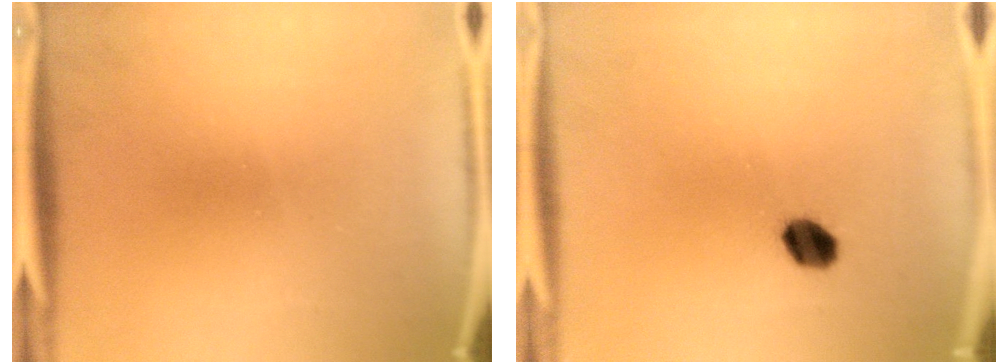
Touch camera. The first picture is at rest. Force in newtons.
{"total": 4.9}